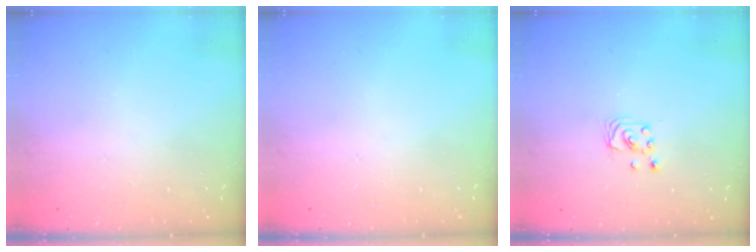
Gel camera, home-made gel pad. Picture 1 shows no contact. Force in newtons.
{"total": 0.0}
{"total": 1.9, "press": 1.9, "slide": 0.1}